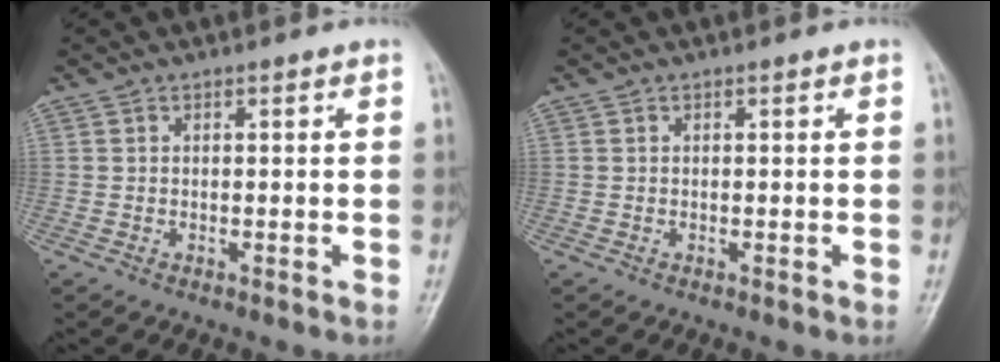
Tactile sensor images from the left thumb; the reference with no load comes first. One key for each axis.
{"total": 0.0}